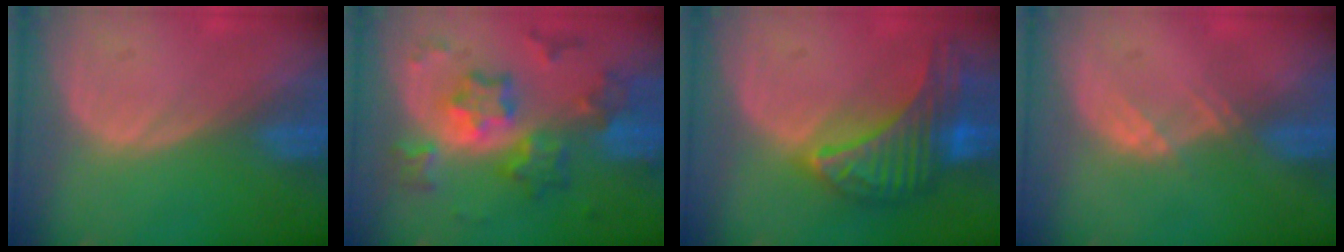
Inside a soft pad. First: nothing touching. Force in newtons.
{"total": 9.4, "press": 9.4, "slide": 0.8}
{"total": 9.9, "press": 9.9, "slide": 0.6}
{"total": 1.9, "press": 1.8, "slide": 0.8}